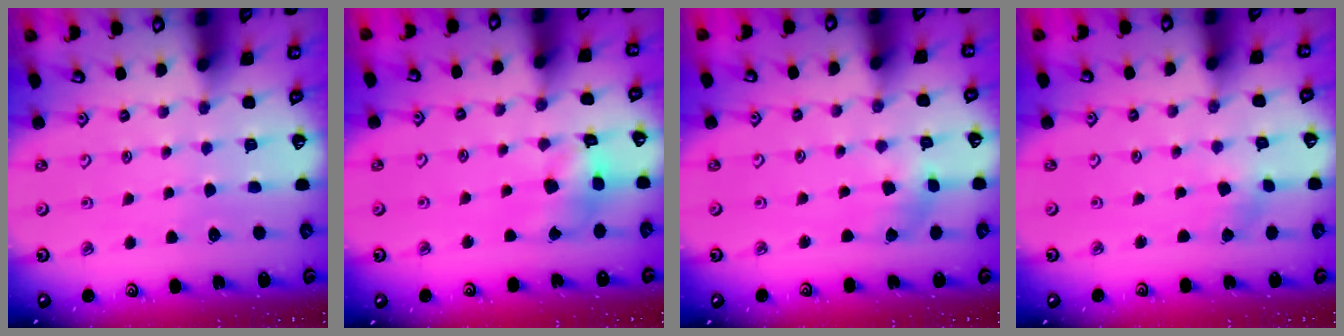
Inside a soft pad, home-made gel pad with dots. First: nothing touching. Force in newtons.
{"total": 10.0, "press": 10.0, "slide": 1.1}
{"total": 2.6, "press": 2.6, "slide": 0.4}
{"total": 0.7, "press": 0.7, "slide": 0.0}